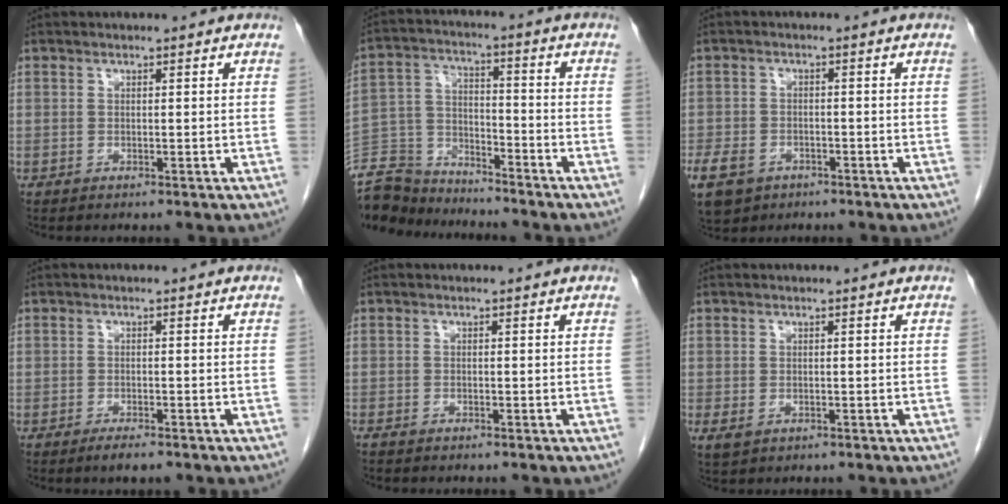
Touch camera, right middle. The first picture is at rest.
{"total": 11.6, "force": [-11.1, 3.1, 1.5], "torque": [-0.030, 0.015, -0.210]}
{"total": 11.3, "force": [-6.1, 8.3, 4.7], "torque": [-0.138, -0.004, -0.091]}
{"total": 2.2, "force": [-1.6, 0.4, 1.4], "torque": [-0.029, -0.004, -0.024]}
{"total": 0.8, "force": [-0.7, 0.1, 0.3], "torque": [-0.008, 0.000, -0.013]}
{"total": 2.0, "force": [-0.5, 1.4, 1.3], "torque": [-0.027, -0.004, 0.002]}